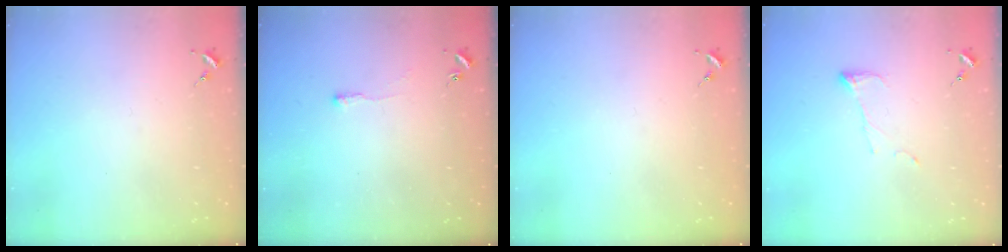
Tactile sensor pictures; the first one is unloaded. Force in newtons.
{"total": 2.5, "press": 2.5, "slide": 0.5}
{"total": 0.0}
{"total": 5.7, "press": 5.7, "slide": 0.2}